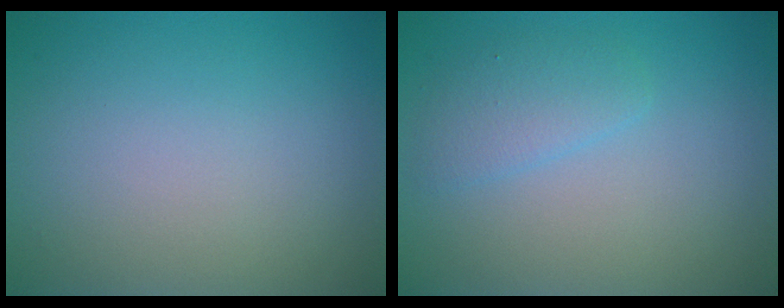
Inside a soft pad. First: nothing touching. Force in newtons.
{"total": 2.0, "press": 2.0, "slide": 0.1}